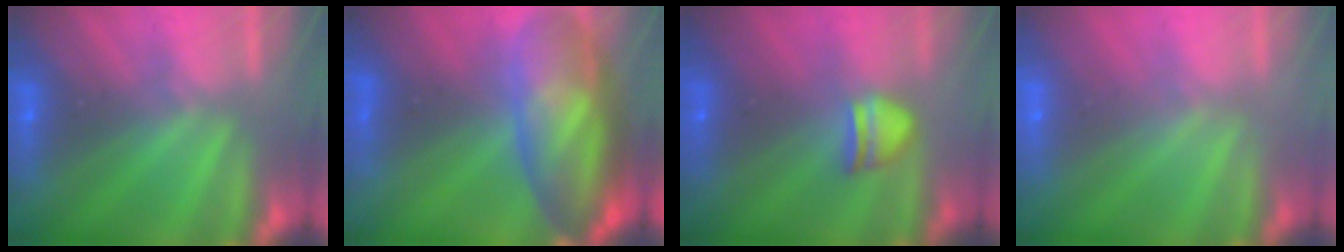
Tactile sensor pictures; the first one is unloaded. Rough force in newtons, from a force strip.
{"total": 10.2}
{"total": 2.3}
{"total": 1.5}